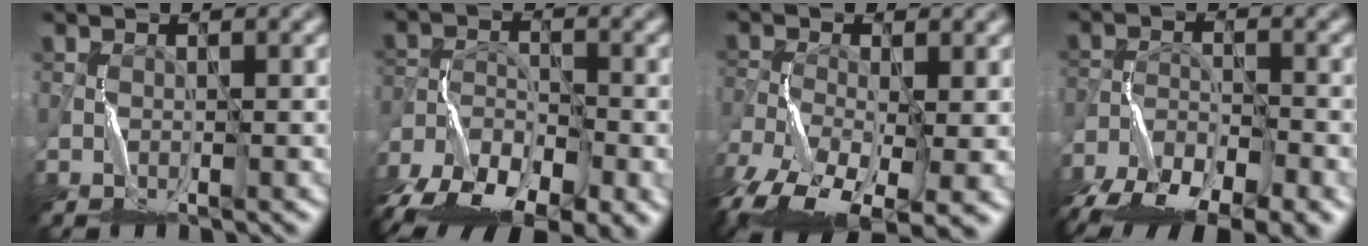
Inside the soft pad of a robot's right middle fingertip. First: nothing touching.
{"total": 11.7, "force": [-8.1, 5.3, 6.5], "torque": [-0.115, -0.022, -0.137]}
{"total": 10.8, "force": [-5.9, 4.9, 7.5], "torque": [-0.155, -0.028, -0.108]}
{"total": 12.0, "force": [-9.1, 4.6, 6.3], "torque": [-0.113, -0.030, -0.144]}